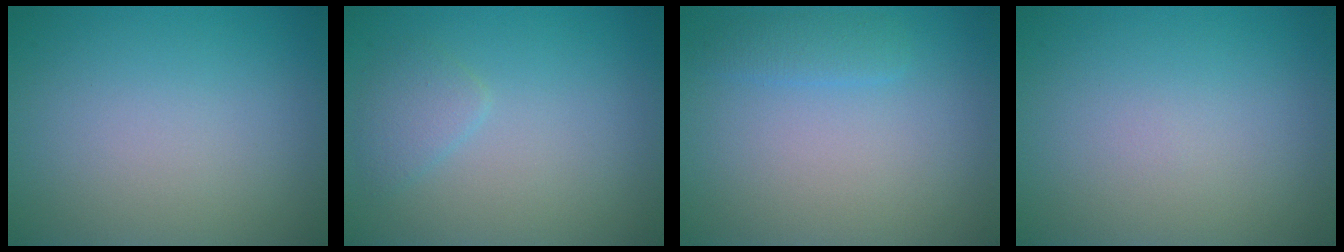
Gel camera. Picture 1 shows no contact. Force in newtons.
{"total": 1.5, "press": 1.5, "slide": 0.1}
{"total": 1.4, "press": 1.4, "slide": 0.1}
{"total": 0.0}